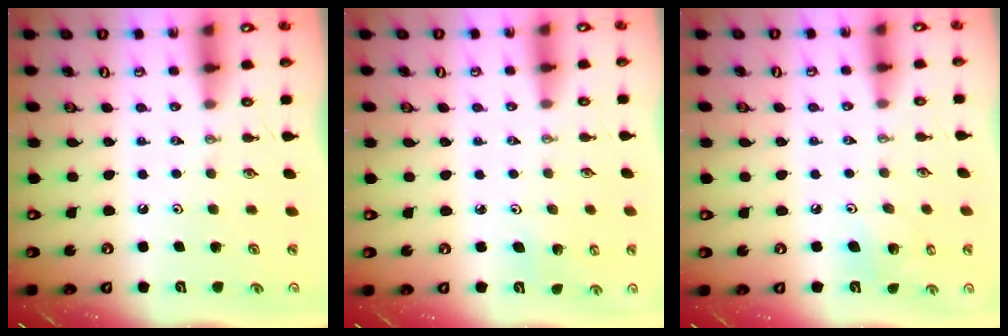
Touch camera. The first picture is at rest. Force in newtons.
{"total": 2.9, "press": 2.8, "slide": 0.3}
{"total": 6.2, "press": 6.0, "slide": 1.4}